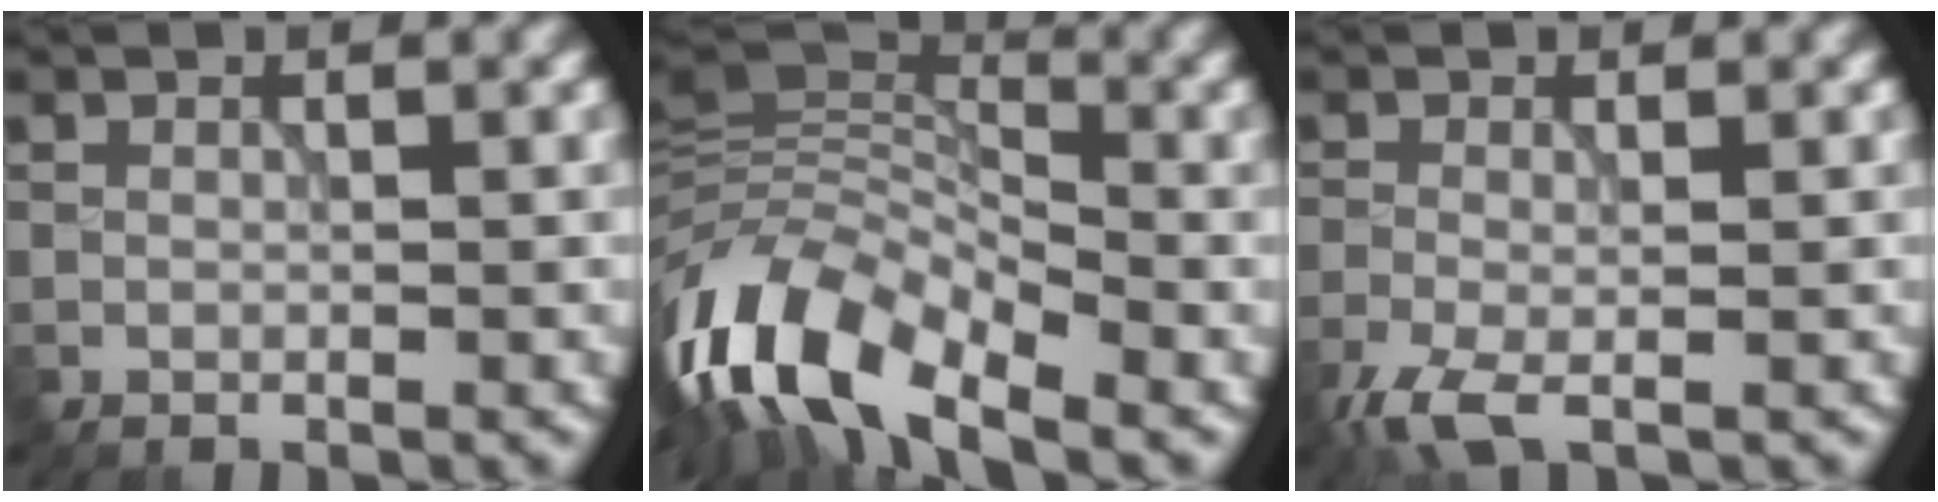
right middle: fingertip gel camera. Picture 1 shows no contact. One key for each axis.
{"total": 11.2, "fx": -6.3, "fy": 5.1, "fz": 7.7, "tx": -0.139, "ty": 0.004, "tz": -0.137}
{"total": 3.2, "fx": -1.7, "fy": 1.0, "fz": 2.5, "tx": -0.061, "ty": -0.008, "tz": -0.038}